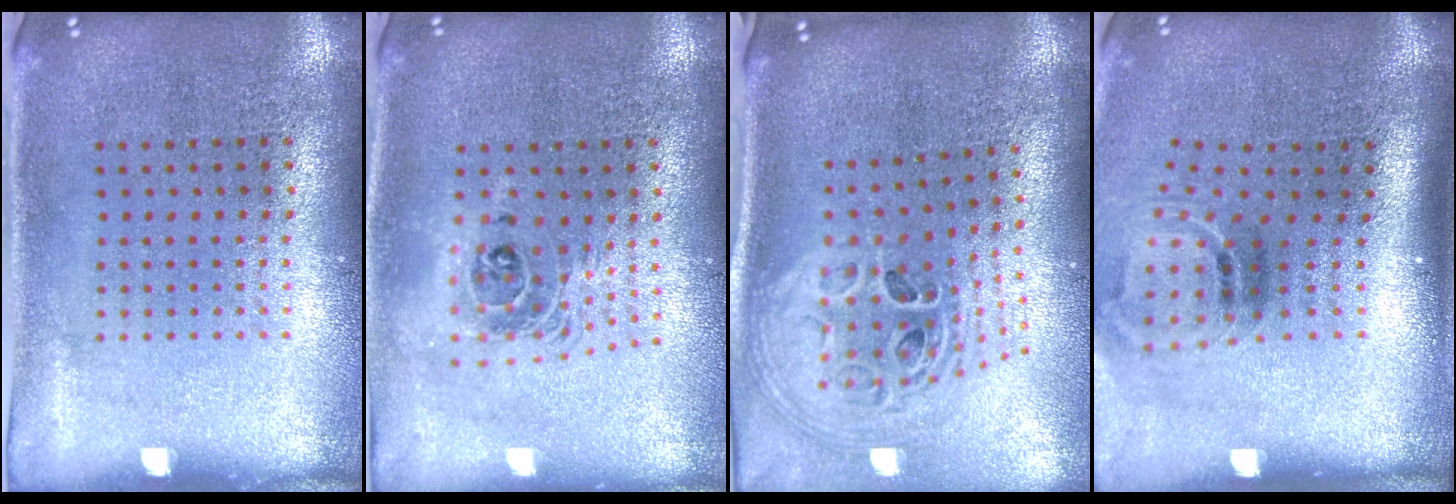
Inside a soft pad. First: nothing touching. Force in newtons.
{"total": 1.7, "press": 1.4, "slide": 1.0}
{"total": 2.6, "press": 1.9, "slide": 1.8}
{"total": 1.9, "press": 1.1, "slide": 1.5}